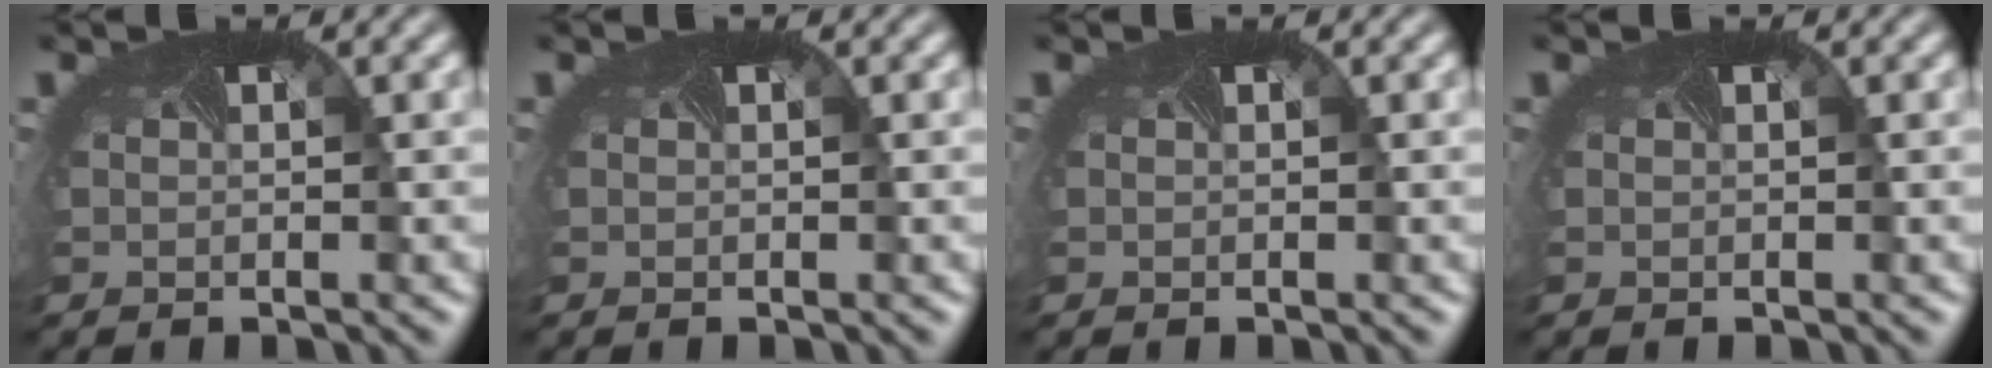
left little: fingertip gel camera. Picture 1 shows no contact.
{"total": 0.0}
{"total": 0.0}
{"total": 0.0}